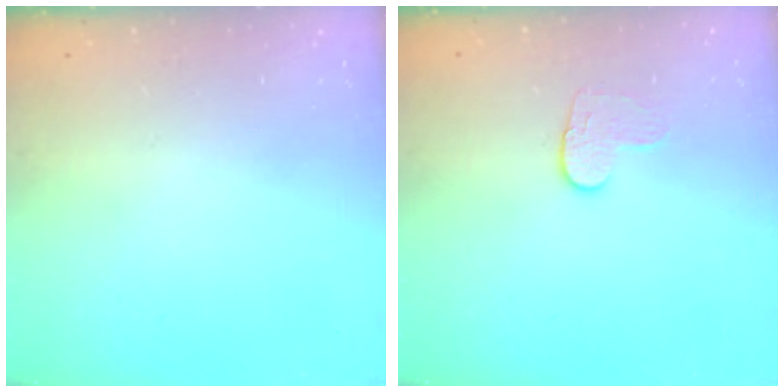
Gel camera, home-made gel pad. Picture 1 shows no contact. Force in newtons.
{"total": 7.9, "press": 7.8, "slide": 0.6}